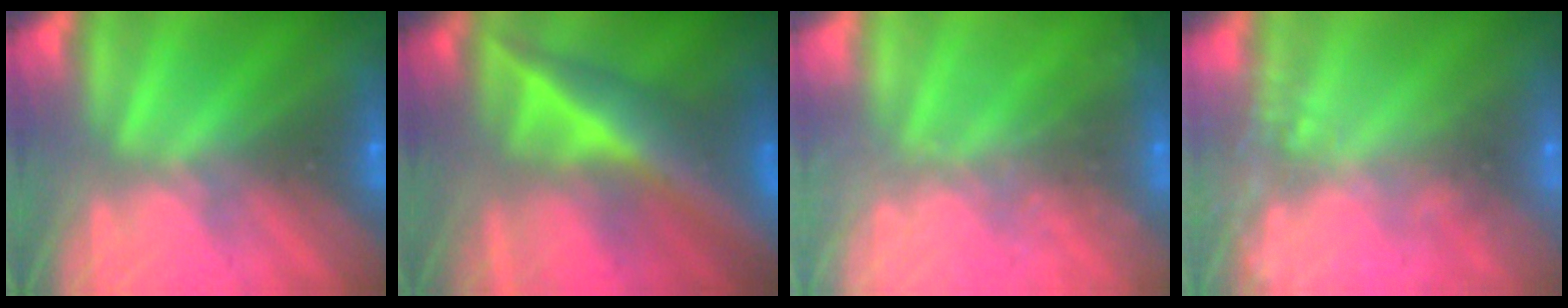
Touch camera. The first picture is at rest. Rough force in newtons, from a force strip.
{"total": 9.1}
{"total": 2.3}
{"total": 5.8}